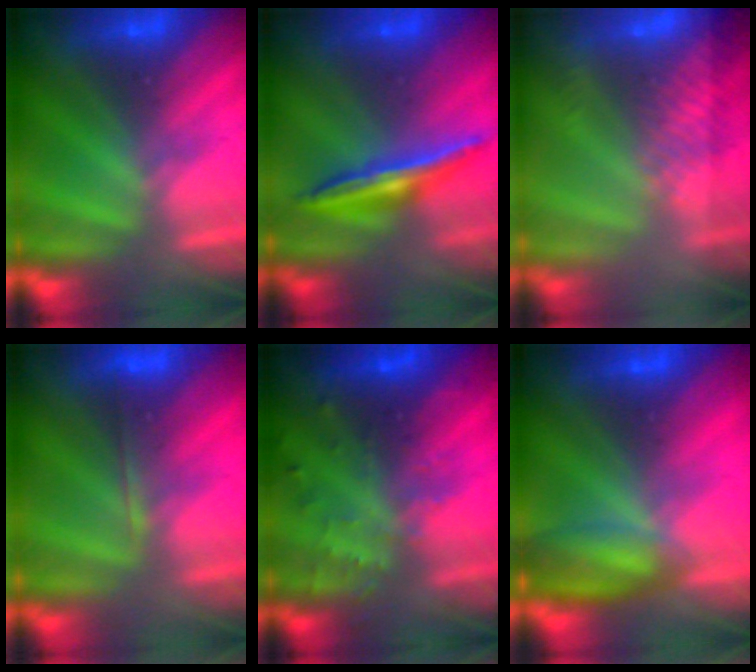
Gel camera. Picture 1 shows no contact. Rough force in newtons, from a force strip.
{"total": 1.5}
{"total": 8.3}
{"total": 1.9}
{"total": 3.7}
{"total": 7.4}